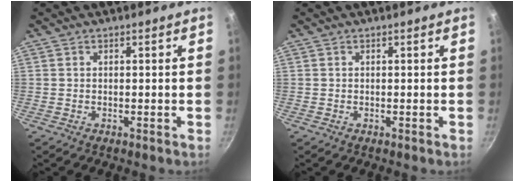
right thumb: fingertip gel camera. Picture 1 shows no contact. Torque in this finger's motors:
{"motor_torque": [-0.18, 0.08, 0.33, -0.13, -0.01]}